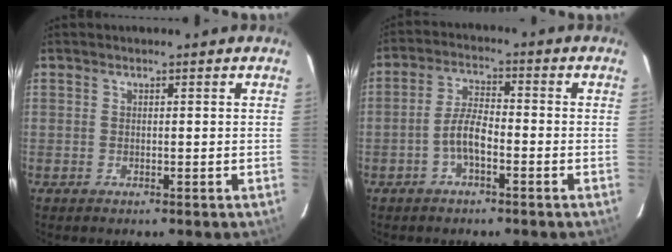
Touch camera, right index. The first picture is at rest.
{"total": 5.1, "force": [-2.4, 1.6, 4.2], "torque": [-0.091, 0.011, -0.045]}